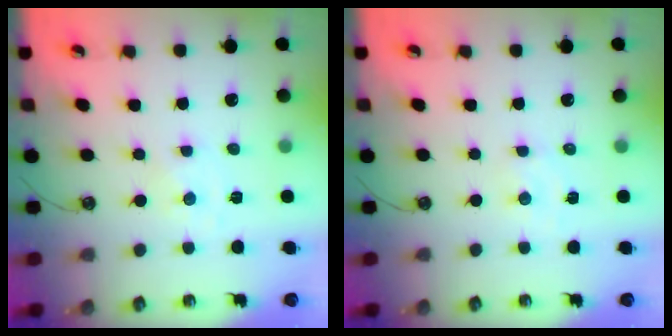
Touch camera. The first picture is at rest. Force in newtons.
{"total": 1.9, "press": 1.9, "slide": 0.3}